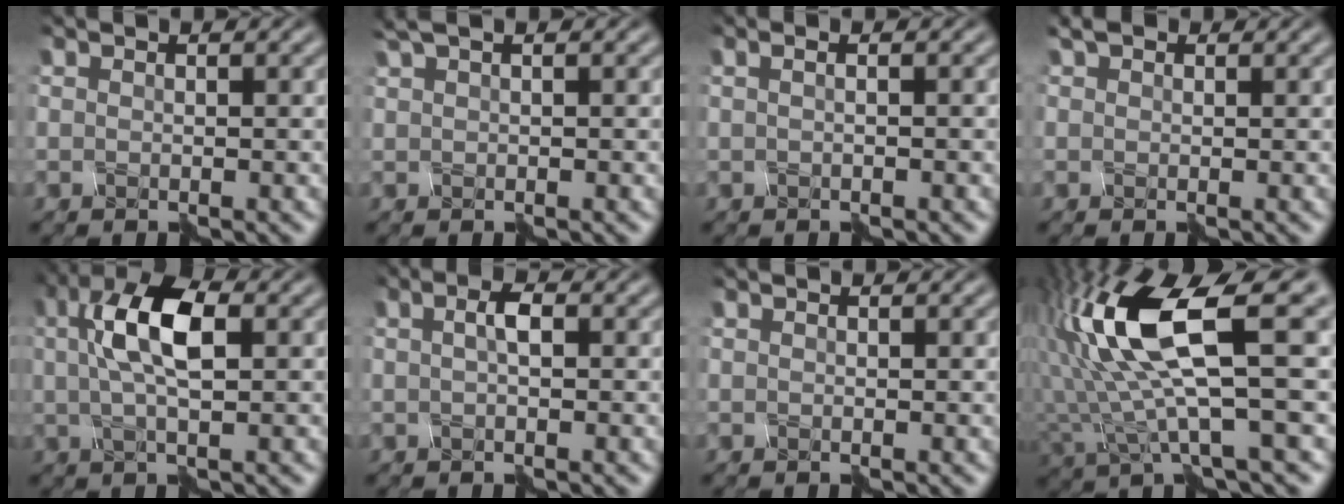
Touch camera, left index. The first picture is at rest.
{"total": 2.9, "force": [1.9, 1.0, 2.0], "torque": [-0.037, 0.018, 0.025]}
{"total": 1.4, "force": [-0.1, 0.7, 1.3], "torque": [-0.006, 0.011, -0.017]}
{"total": 1.5, "force": [0.9, 1.1, 0.5], "torque": [-0.011, 0.008, 0.018]}
{"total": 6.1, "force": [0.6, 2.7, 5.5], "torque": [-0.100, 0.020, 0.006]}
{"total": 1.7, "force": [-0.5, 0.7, 1.5], "torque": [-0.029, 0.008, -0.007]}
{"total": 0.0}
{"total": 11.6, "force": [2.2, 3.3, 10.8], "torque": [-0.227, 0.006, 0.048]}